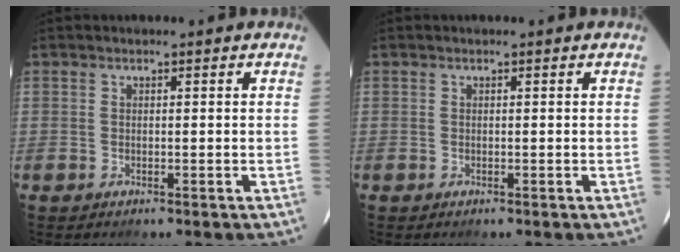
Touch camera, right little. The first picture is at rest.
{"total": 0.0}